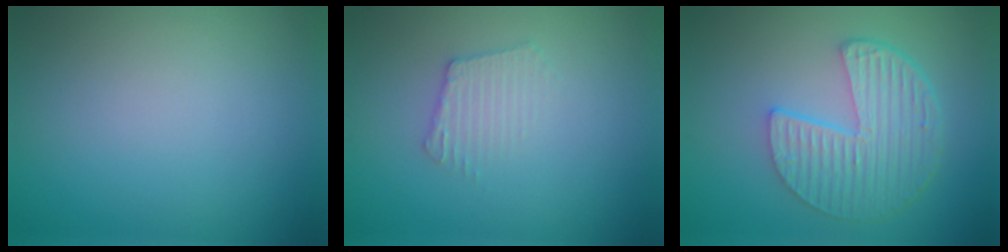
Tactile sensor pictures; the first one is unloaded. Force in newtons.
{"total": 2.1, "press": 2.0, "slide": 0.4}
{"total": 5.9, "press": 4.3, "slide": 4.0}